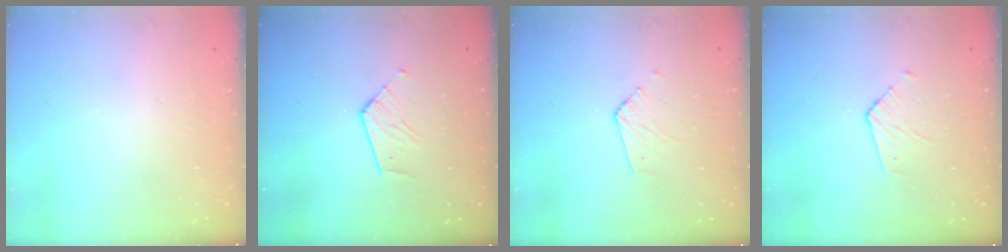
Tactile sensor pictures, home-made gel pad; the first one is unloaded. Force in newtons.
{"total": 6.0, "press": 5.9, "slide": 0.6}
{"total": 2.9, "press": 2.9, "slide": 0.2}
{"total": 3.5, "press": 3.4, "slide": 0.3}